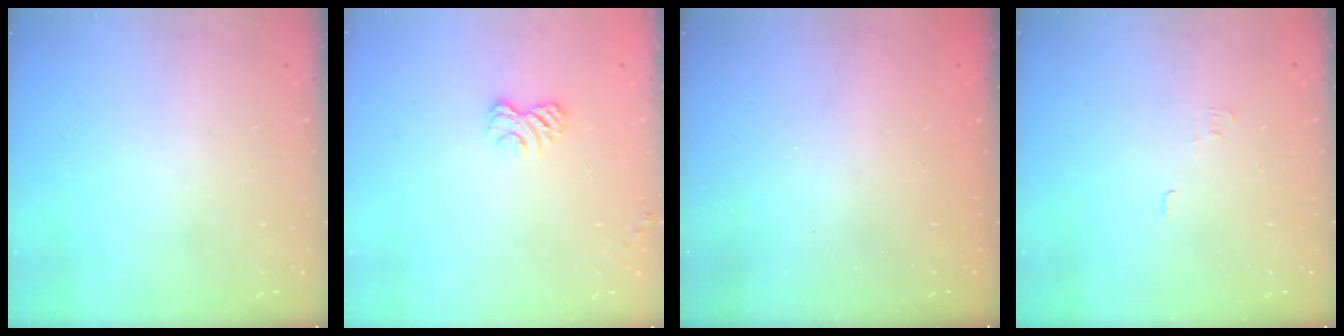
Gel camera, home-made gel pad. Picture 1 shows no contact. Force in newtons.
{"total": 2.8, "press": 2.5, "slide": 1.3}
{"total": 2.5, "press": 2.4, "slide": 0.8}
{"total": 2.1, "press": 2.1, "slide": 0.3}